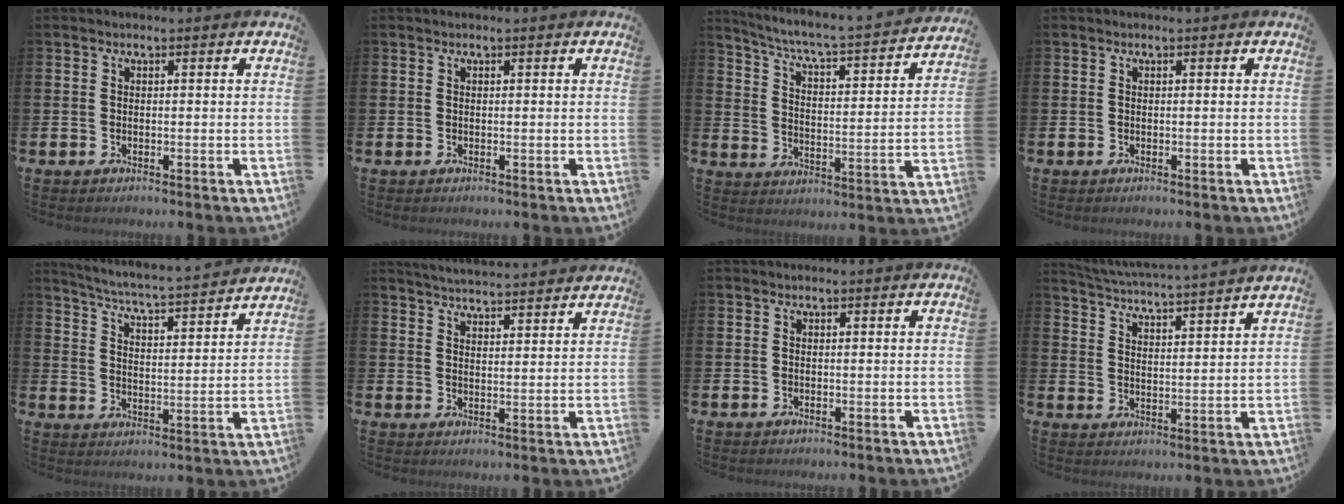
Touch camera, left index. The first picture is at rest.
{"total": 0.0}
{"total": 5.4, "force": [4.9, 0.2, 2.2], "torque": [-0.068, -0.046, 0.074]}
{"total": 0.0}
{"total": 5.2, "force": [5.0, -0.4, 1.2], "torque": [-0.047, -0.049, 0.080]}
{"total": 4.9, "force": [4.9, -0.2, 0.2], "torque": [-0.019, -0.029, 0.088]}
{"total": 0.0}
{"total": 4.9, "force": [4.8, -0.6, 0.7], "torque": [-0.034, -0.041, 0.082]}